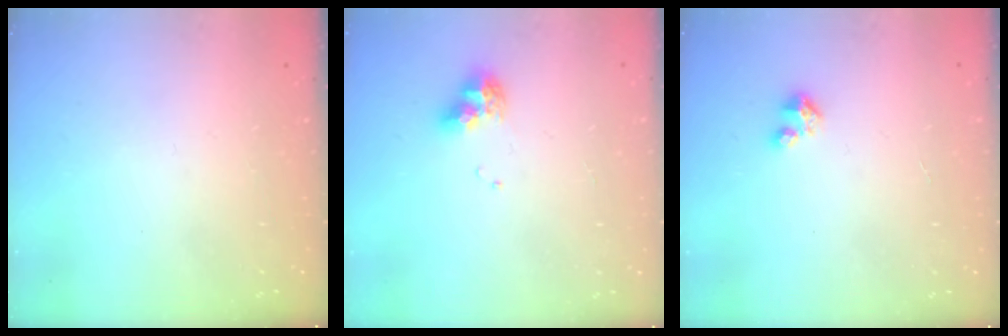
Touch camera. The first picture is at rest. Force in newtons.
{"total": 9.6, "press": 9.5, "slide": 0.9}
{"total": 2.3, "press": 2.3, "slide": 0.3}